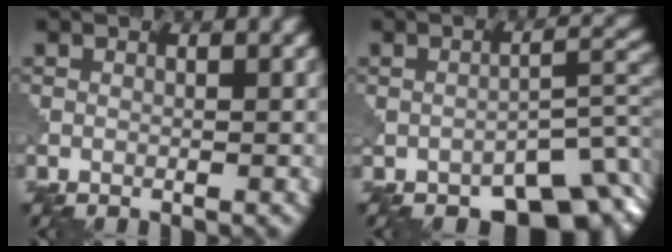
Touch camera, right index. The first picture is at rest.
{"total": 6.5, "force": [-4.7, 2.6, 3.8], "torque": [-0.030, 0.003, -0.064]}